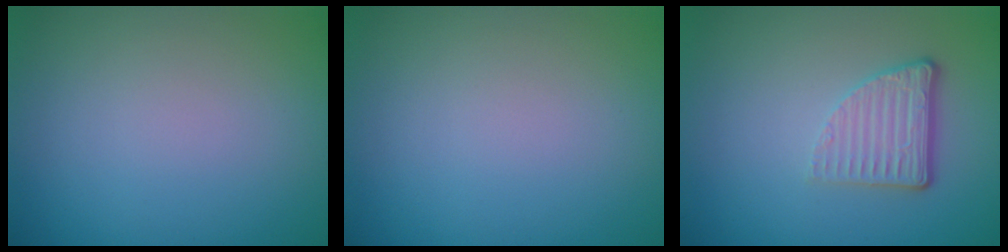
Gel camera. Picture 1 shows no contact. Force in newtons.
{"total": 0.0}
{"total": 3.0, "press": 2.1, "slide": 2.1}